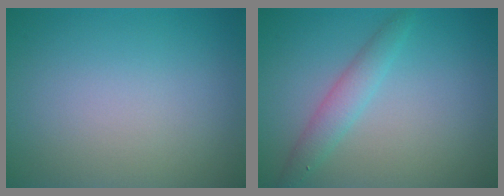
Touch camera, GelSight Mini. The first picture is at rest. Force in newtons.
{"total": 2.3, "press": 2.3, "slide": 0.0}